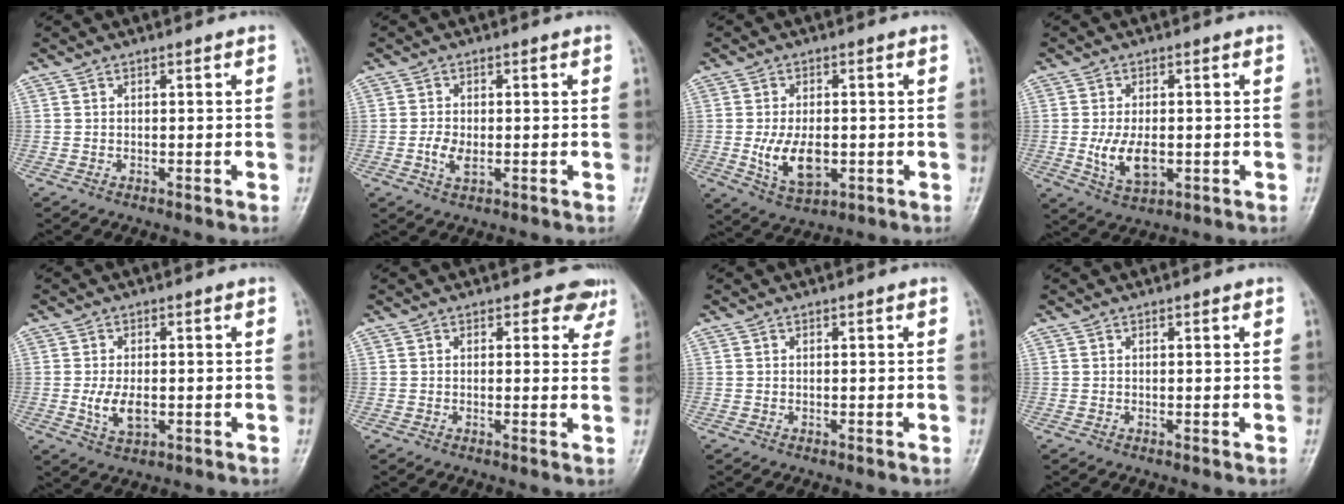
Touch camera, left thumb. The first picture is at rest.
{"total": 3.2, "force": [-0.6, 1.8, 2.6], "torque": [-0.051, -0.003, -0.012]}
{"total": 8.6, "force": [-1.3, 5.0, 6.9], "torque": [-0.114, -0.009, -0.014]}
{"total": 7.1, "force": [-0.9, 4.1, 5.8], "torque": [-0.102, -0.011, -0.011]}
{"total": 5.3, "force": [-0.7, 2.9, 4.3], "torque": [-0.080, -0.009, -0.009]}
{"total": 4.2, "force": [3.3, 2.5, 0.8], "torque": [0.025, -0.018, 0.020]}
{"total": 0.0}
{"total": 0.6, "force": [0.3, 0.2, 0.4], "torque": [-0.005, -0.001, 0.002]}